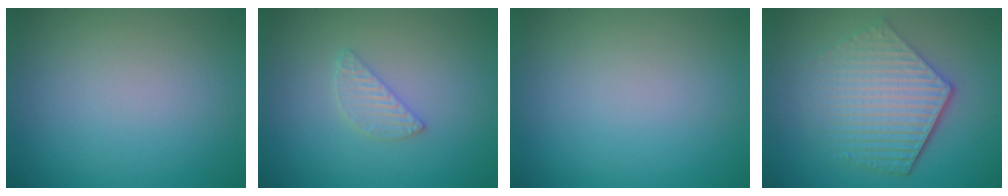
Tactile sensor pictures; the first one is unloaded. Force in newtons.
{"total": 1.9, "press": 1.8, "slide": 0.2}
{"total": 0.0}
{"total": 6.1, "press": 4.4, "slide": 4.2}